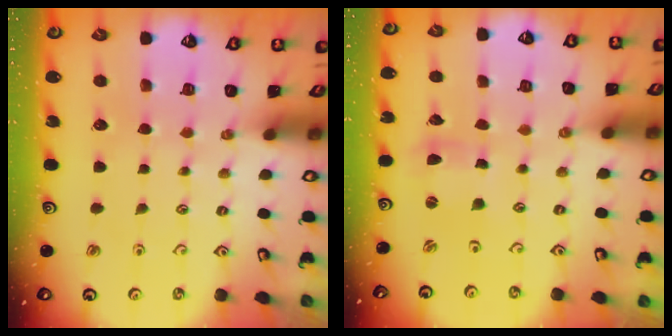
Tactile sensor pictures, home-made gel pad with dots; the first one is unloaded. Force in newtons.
{"total": 2.3, "press": 2.3, "slide": 0.3}